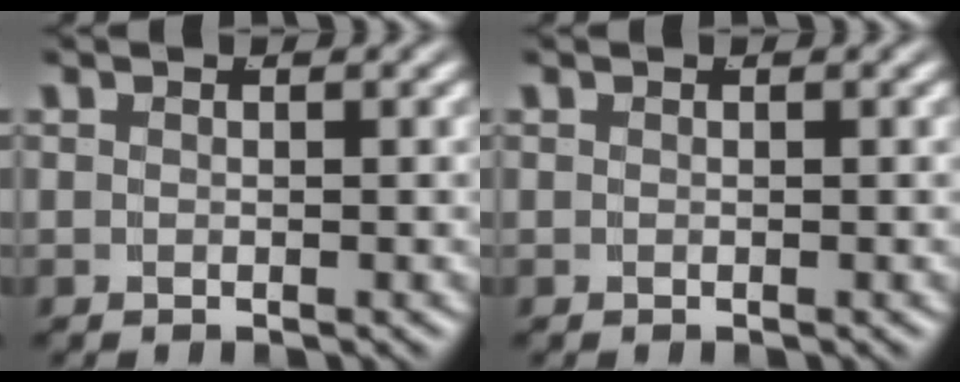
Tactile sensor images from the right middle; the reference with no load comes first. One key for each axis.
{"total": 0.0}